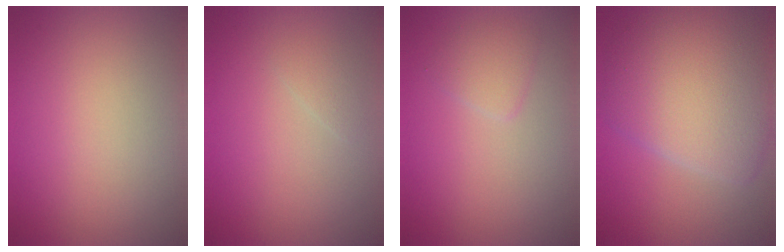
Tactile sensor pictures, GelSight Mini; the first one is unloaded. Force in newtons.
{"total": 0.8, "press": 0.8, "slide": 0.0}
{"total": 1.6, "press": 1.6, "slide": 0.1}
{"total": 9.0, "press": 9.0, "slide": 0.4}